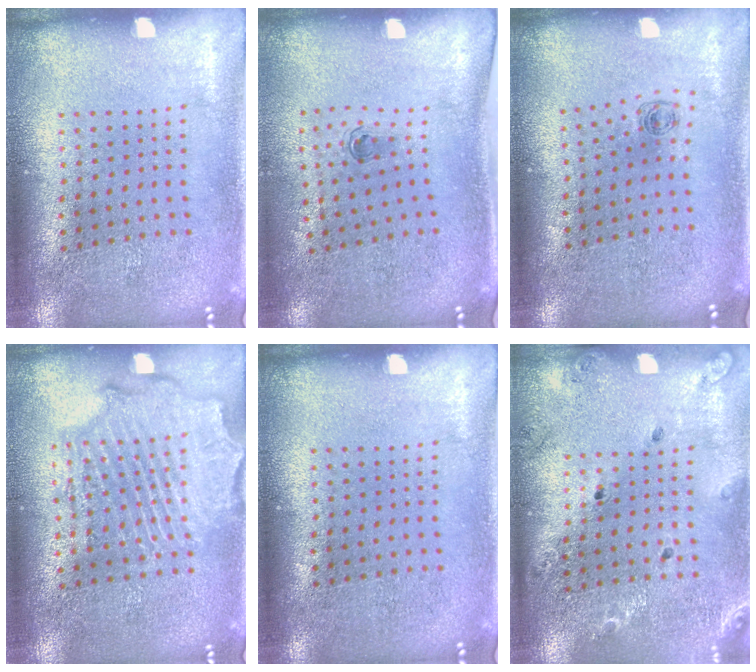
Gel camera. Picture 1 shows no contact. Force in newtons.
{"total": 0.6, "press": 0.3, "slide": 0.5}
{"total": 0.5, "press": 0.3, "slide": 0.4}
{"total": 2.2, "press": 2.1, "slide": 0.5}
{"total": 0.0}
{"total": 1.3, "press": 1.3, "slide": 0.2}